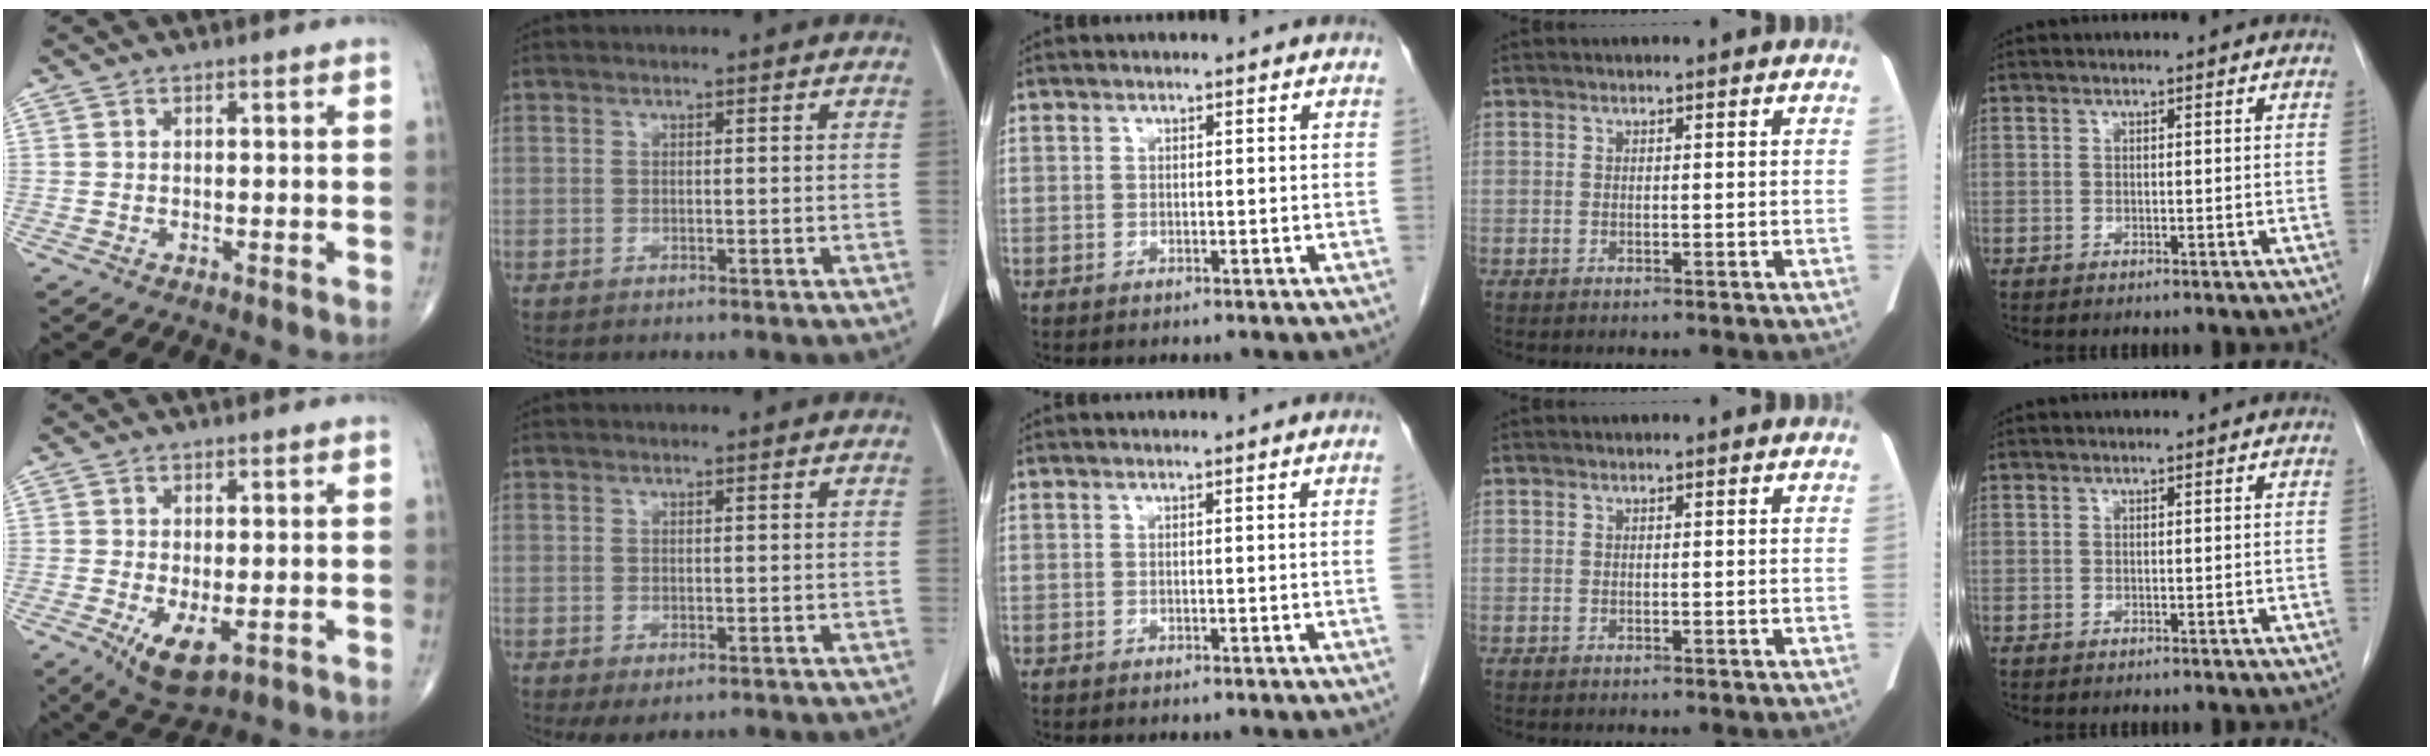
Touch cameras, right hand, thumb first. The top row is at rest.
{"thumb": {"total": 6.7, "force": [-2.1, 3.0, 5.6], "torque": [-0.098, -0.017, -0.025]}, "index": {"total": 2.5, "force": [-1.4, 1.3, 1.7], "torque": [-0.024, -0.006, -0.009]}, "middle": {"total": 0.8, "force": [-0.1, -0.4, 0.6], "torque": [-0.005, 0.001, -0.003]}}